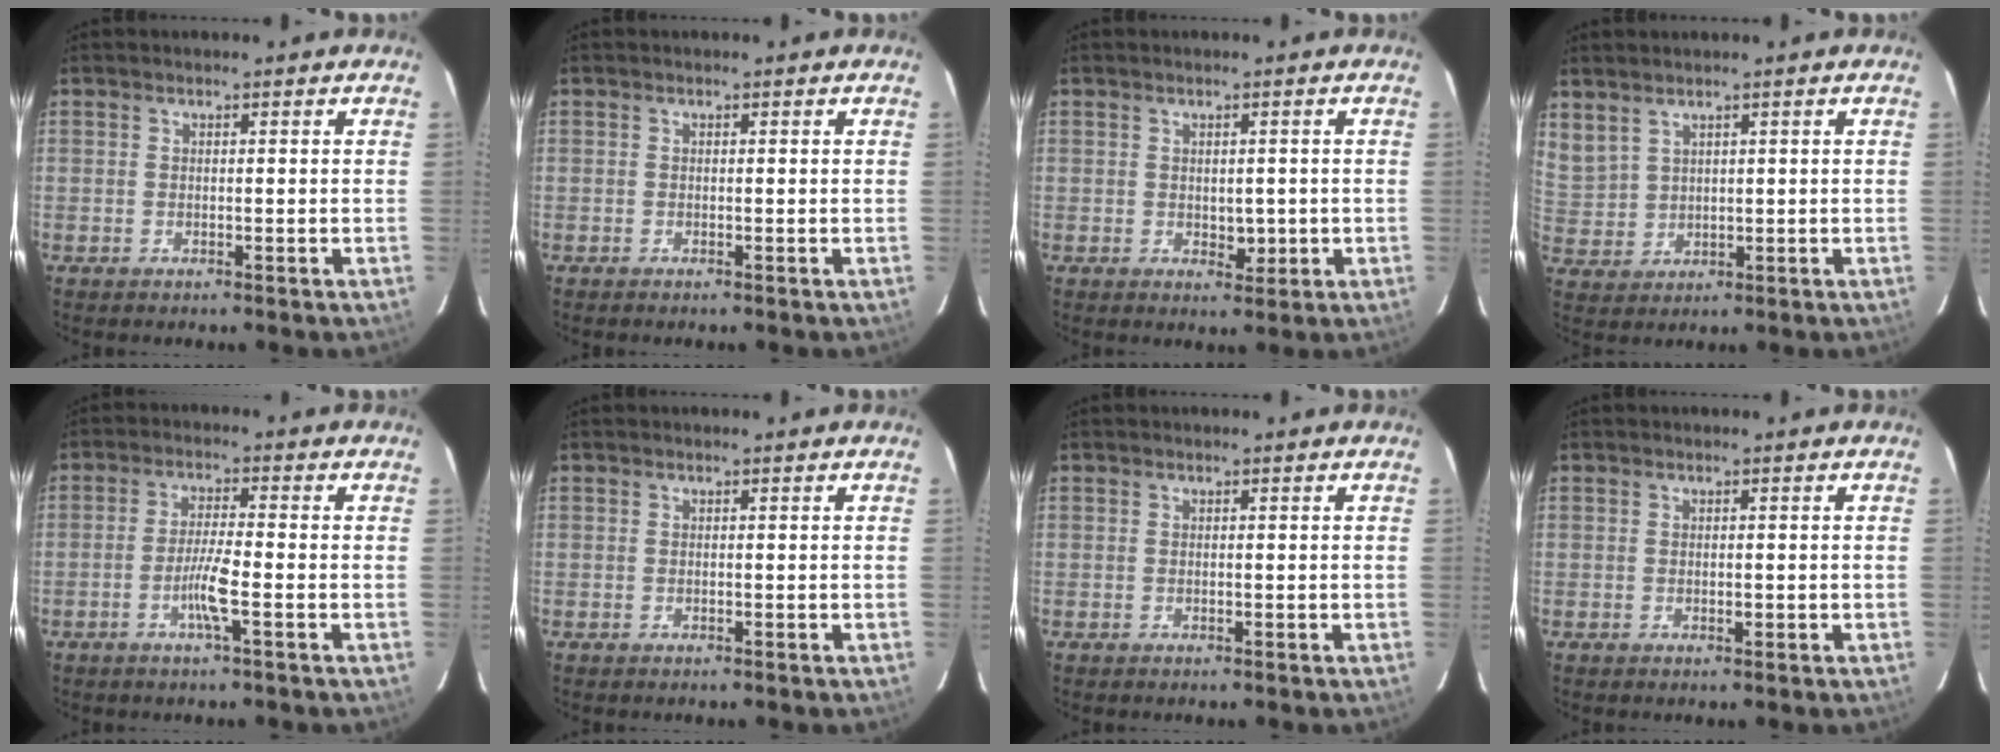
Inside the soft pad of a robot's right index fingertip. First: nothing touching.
{"total": 0.0}
{"total": 2.6, "force": [-0.2, 1.6, 2.0], "torque": [-0.027, -0.002, 0.005]}
{"total": 7.2, "force": [4.6, 4.9, 2.7], "torque": [-0.089, 0.005, 0.115]}
{"total": 4.8, "force": [-1.8, -0.2, 4.5], "torque": [-0.086, -0.005, -0.036]}
{"total": 0.0}
{"total": 0.0}
{"total": 0.8, "force": [-0.1, 0.3, 0.7], "torque": [-0.013, -0.001, 0.000]}